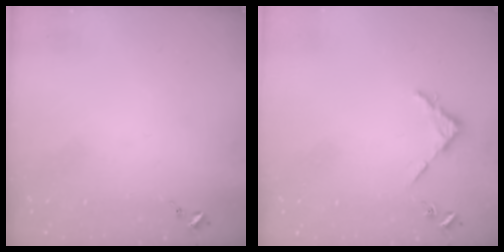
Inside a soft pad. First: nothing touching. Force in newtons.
{"total": 2.7, "press": 2.7, "slide": 0.3}